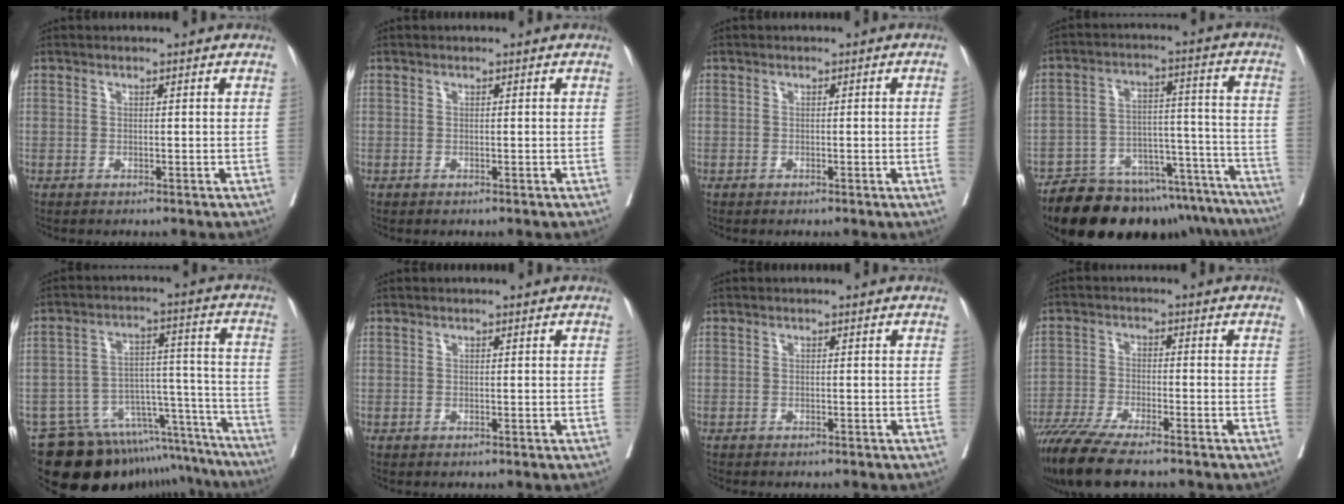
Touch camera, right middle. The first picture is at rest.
{"total": 0.6, "force": [0.6, 0.0, -0.1], "torque": [0.002, 0.004, 0.009]}
{"total": 0.9, "force": [0.4, 0.0, 0.8], "torque": [-0.012, 0.007, 0.007]}
{"total": 25.0, "force": [-21.5, 8.5, 9.6], "torque": [-0.107, 0.025, -0.294]}
{"total": 19.2, "force": [-16.7, 7.4, 5.9], "torque": [-0.055, 0.046, -0.230]}
{"total": 0.6, "force": [0.6, -0.1, -0.1], "torque": [0.000, 0.002, 0.011]}
{"total": 1.0, "force": [-0.8, 0.2, 0.6], "torque": [-0.012, 0.000, -0.009]}
{"total": 10.5, "force": [-8.3, 1.2, 6.2], "torque": [-0.104, -0.026, -0.141]}